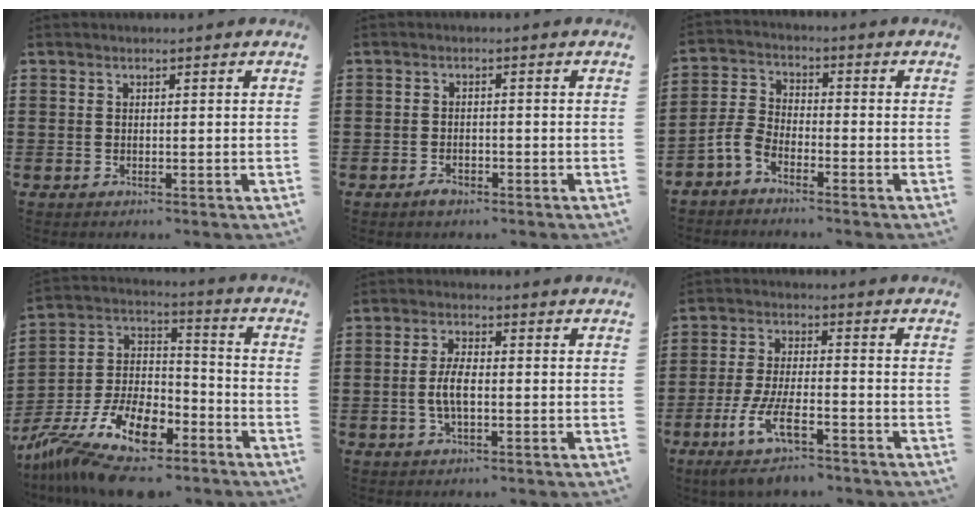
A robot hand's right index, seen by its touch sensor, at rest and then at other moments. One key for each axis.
{"total": 1.5, "fx": -1.1, "fy": 0.6, "fz": 0.8, "tx": -0.015, "ty": -0.002, "tz": -0.022}
{"total": 4.0, "fx": -3.2, "fy": 1.4, "fz": 1.9, "tx": -0.058, "ty": 0.002, "tz": -0.070}
{"total": 14.8, "fx": -9.8, "fy": 6.2, "fz": 9.2, "tx": -0.194, "ty": 0.031, "tz": -0.175}
{"total": 4.2, "fx": -0.6, "fy": 1.6, "fz": 3.9, "tx": -0.092, "ty": -0.004, "tz": -0.019}
{"total": 9.4, "fx": -5.8, "fy": 2.5, "fz": 7.0, "tx": -0.156, "ty": -0.007, "tz": -0.110}